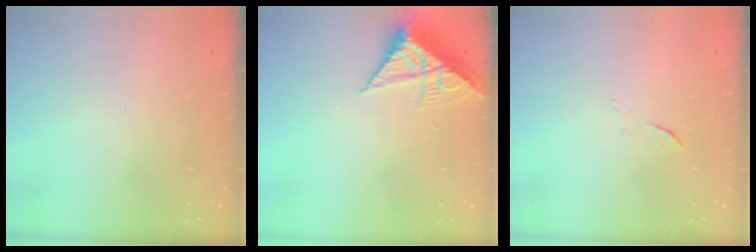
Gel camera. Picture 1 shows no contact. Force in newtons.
{"total": 8.3, "press": 8.3, "slide": 0.3}
{"total": 4.1, "press": 4.1, "slide": 0.3}